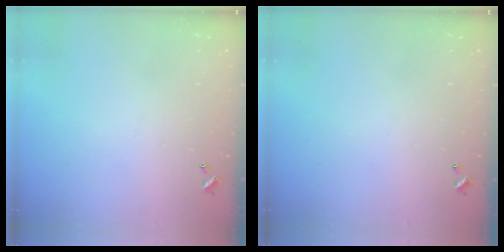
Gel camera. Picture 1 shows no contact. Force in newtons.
{"total": 0.0}